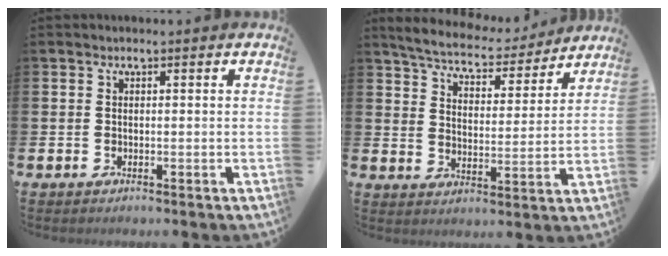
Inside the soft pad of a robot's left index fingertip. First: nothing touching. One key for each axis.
{"total": 6.1, "fx": 5.8, "fy": 1.2, "fz": 1.2, "tx": -0.055, "ty": -0.042, "tz": 0.099}